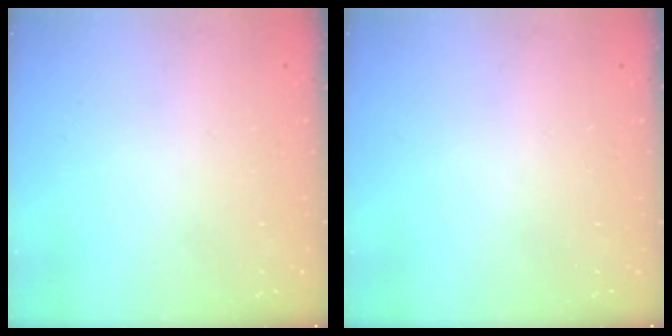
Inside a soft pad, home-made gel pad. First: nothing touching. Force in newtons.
{"total": 0.0}